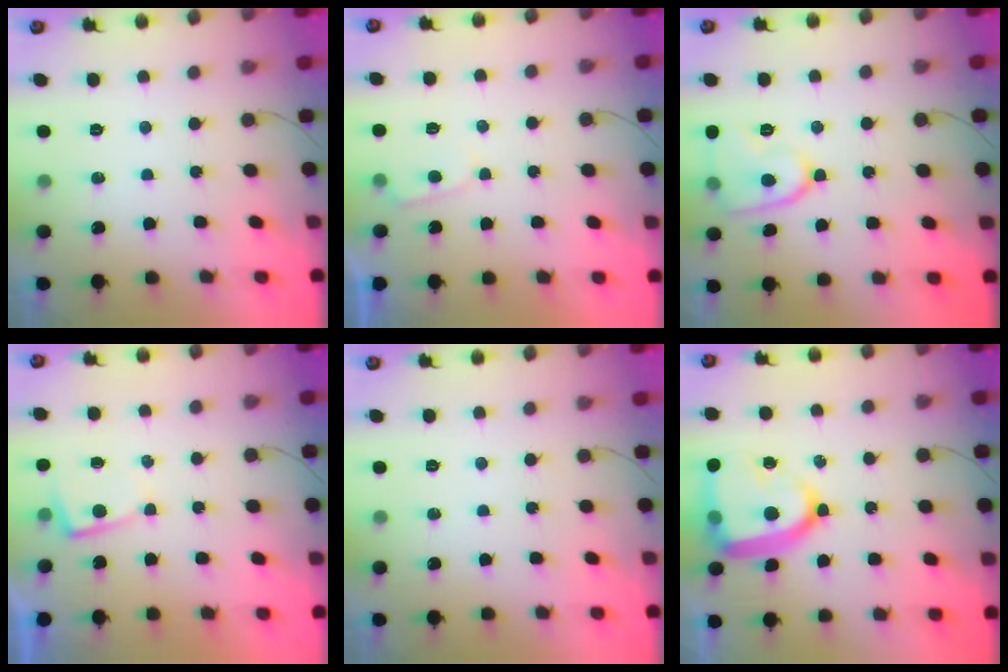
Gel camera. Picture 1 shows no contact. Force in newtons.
{"total": 2.3, "press": 2.3, "slide": 0.2}
{"total": 10.0, "press": 10.0, "slide": 0.5}
{"total": 2.7, "press": 2.7, "slide": 0.3}
{"total": 0.0}
{"total": 17.3, "press": 17.3, "slide": 1.6}